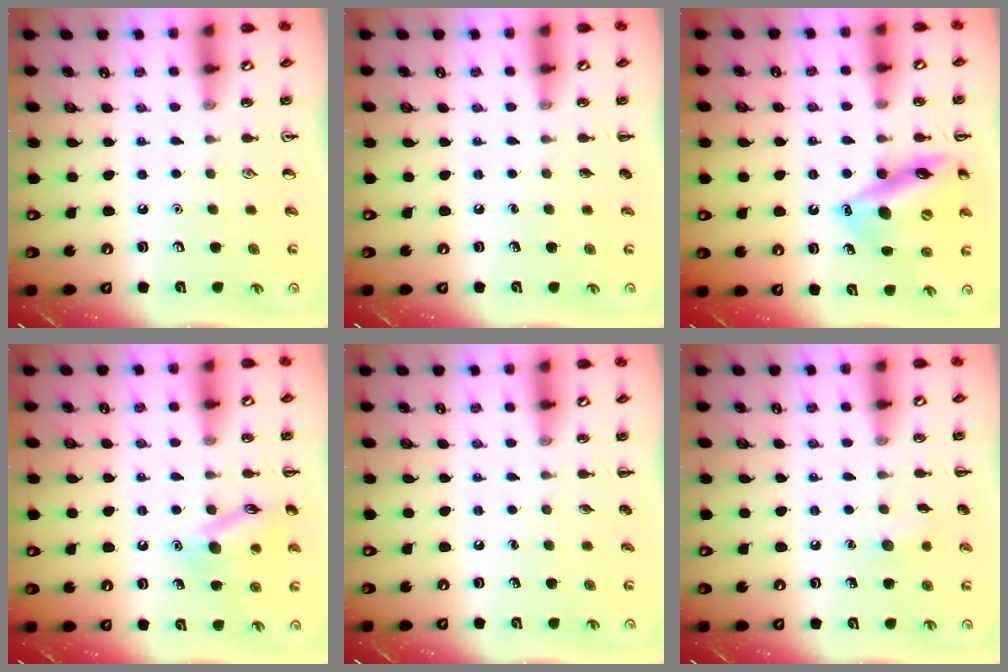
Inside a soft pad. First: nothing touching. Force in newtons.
{"total": 0.0}
{"total": 16.0, "press": 15.4, "slide": 4.0}
{"total": 12.6, "press": 12.6, "slide": 0.7}
{"total": 0.0}
{"total": 5.2, "press": 5.1, "slide": 1.1}